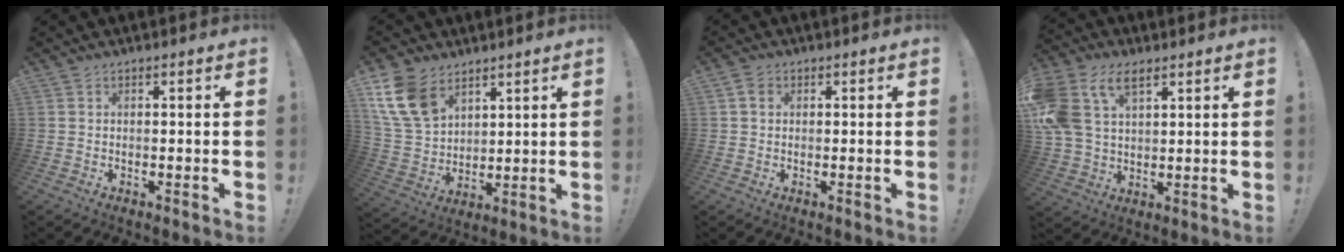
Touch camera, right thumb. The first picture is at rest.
{"total": 14.6, "force": [8.4, 9.5, 7.2], "torque": [-0.146, -0.037, 0.169]}
{"total": 2.3, "force": [0.8, 1.9, 1.0], "torque": [-0.014, 0.002, 0.013]}
{"total": 14.9, "force": [7.0, 9.6, 8.9], "torque": [-0.198, -0.023, 0.135]}